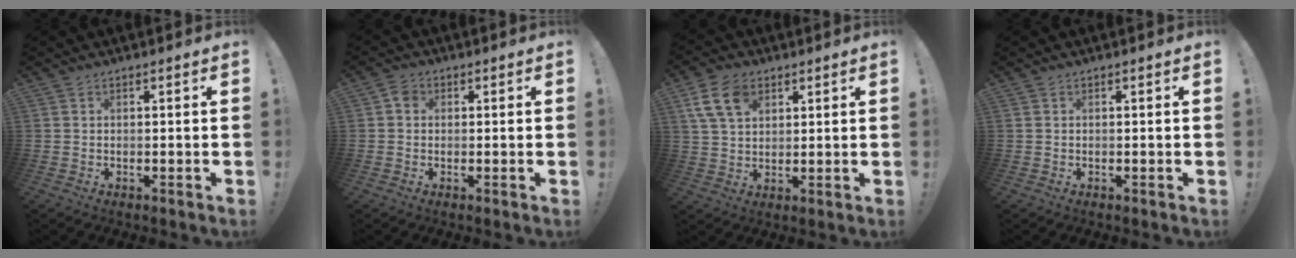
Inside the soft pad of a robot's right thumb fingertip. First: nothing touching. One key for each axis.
{"total": 2.6, "fx": 0.1, "fy": 2.2, "fz": 1.3, "tx": -0.022, "ty": 0.008, "tz": 0.001}
{"total": 10.4, "fx": 4.9, "fy": 6.8, "fz": 6.1, "tx": -0.131, "ty": -0.004, "tz": 0.095}
{"total": 0.0}